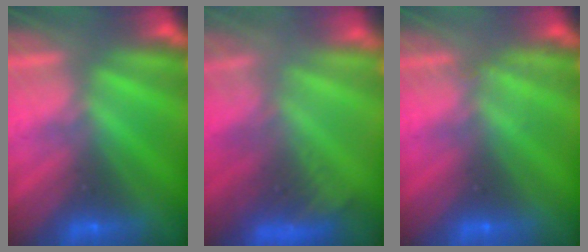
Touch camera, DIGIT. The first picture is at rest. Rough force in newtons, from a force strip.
{"total": 9.0}
{"total": 2.1}